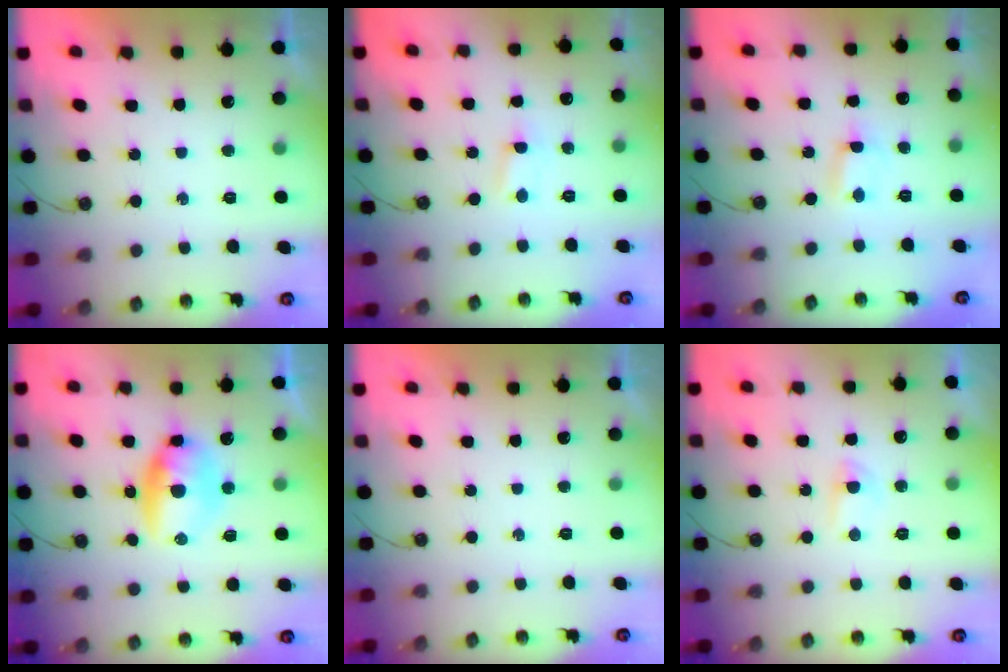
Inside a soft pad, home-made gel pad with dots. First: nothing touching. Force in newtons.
{"total": 0.0}
{"total": 0.6, "press": 0.4, "slide": 0.4}
{"total": 9.7, "press": 9.1, "slide": 3.5}
{"total": 0.0}
{"total": 3.7, "press": 3.7, "slide": 0.5}